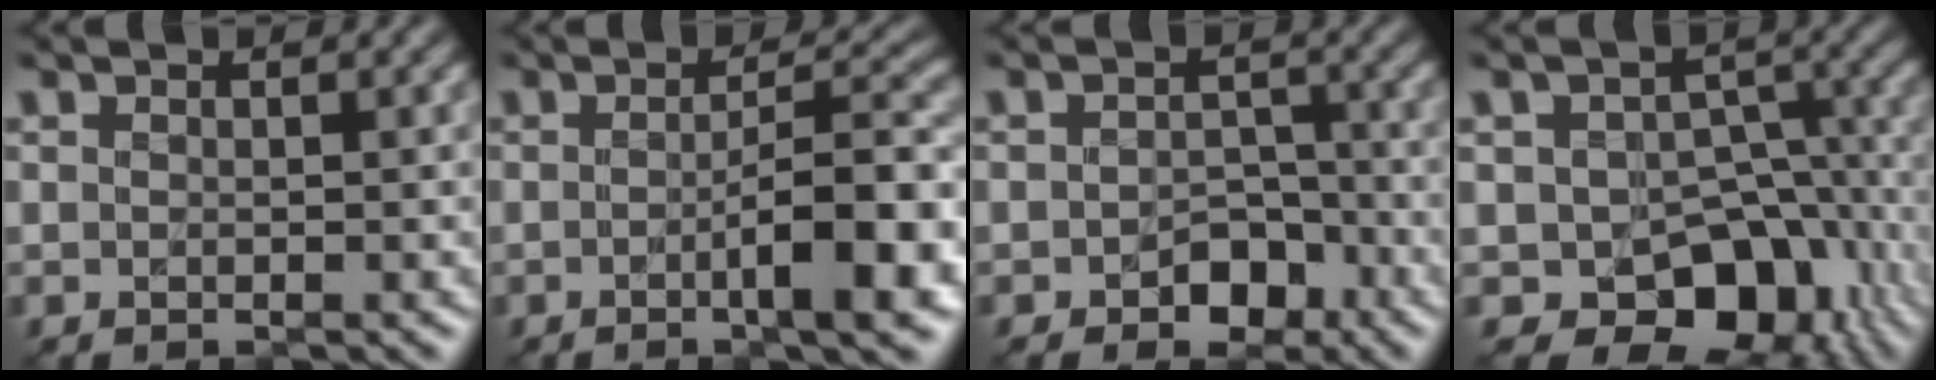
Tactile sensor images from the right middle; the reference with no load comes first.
{"total": 6.8, "force": [-1.7, 1.2, 6.5], "torque": [-0.092, 0.012, -0.030]}
{"total": 2.9, "force": [-1.4, 2.0, 1.5], "torque": [-0.017, 0.003, -0.021]}
{"total": 9.5, "force": [-3.9, 6.6, 5.7], "torque": [-0.069, -0.016, -0.060]}